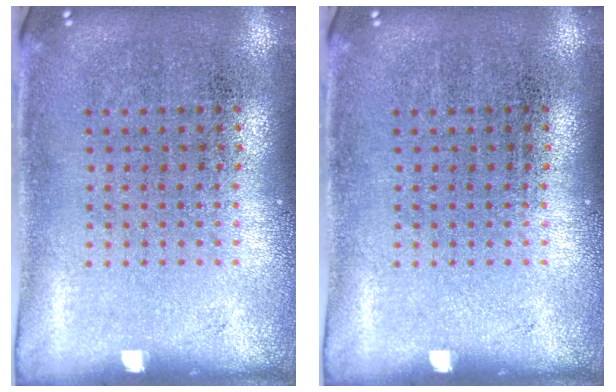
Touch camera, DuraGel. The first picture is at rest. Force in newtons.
{"total": 0.0}